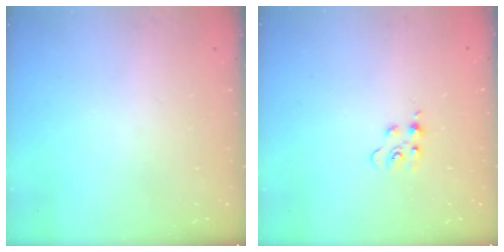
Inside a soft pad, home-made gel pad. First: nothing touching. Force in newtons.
{"total": 5.0, "press": 5.0, "slide": 0.5}